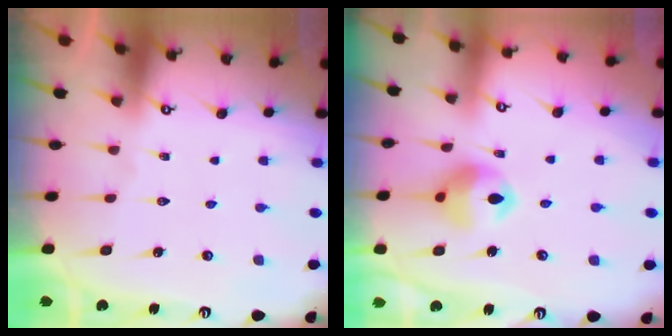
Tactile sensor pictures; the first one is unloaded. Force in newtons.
{"total": 10.7, "press": 10.7, "slide": 1.3}